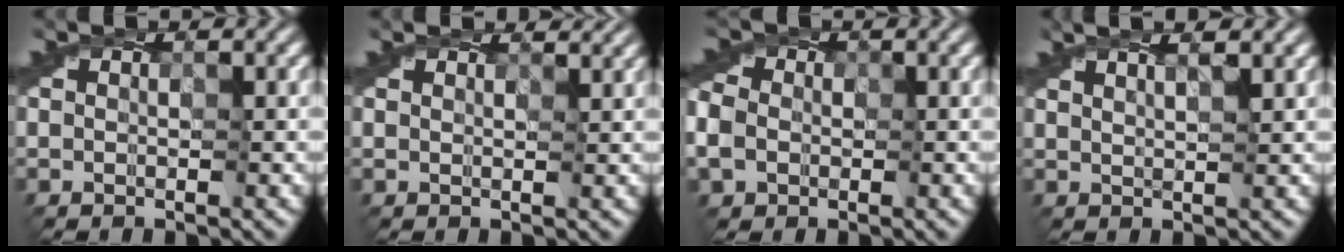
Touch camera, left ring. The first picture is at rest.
{"total": 2.0, "force": [1.6, 0.7, 0.9], "torque": [-0.015, 0.002, 0.007]}
{"total": 3.9, "force": [-1.1, 3.4, 1.5], "torque": [-0.039, -0.001, -0.029]}
{"total": 4.3, "force": [3.0, 1.5, 2.6], "torque": [-0.010, 0.024, 0.017]}